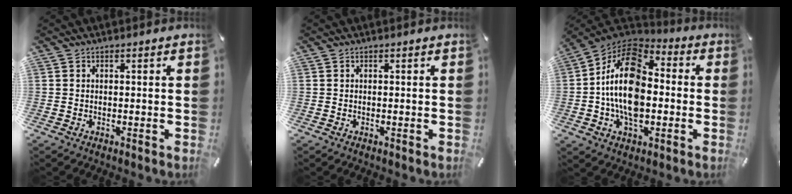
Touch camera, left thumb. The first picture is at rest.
{"total": 0.0}
{"total": 17.9, "force": [-2.2, 11.5, 13.6], "torque": [-0.281, 0.010, -0.049]}